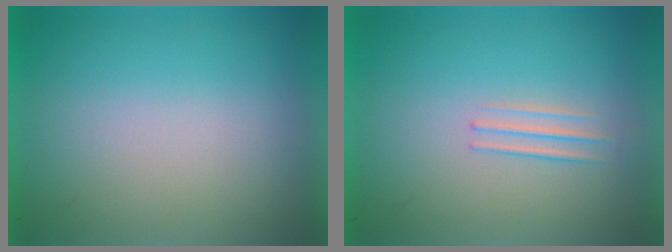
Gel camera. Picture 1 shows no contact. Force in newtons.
{"total": 1.4}